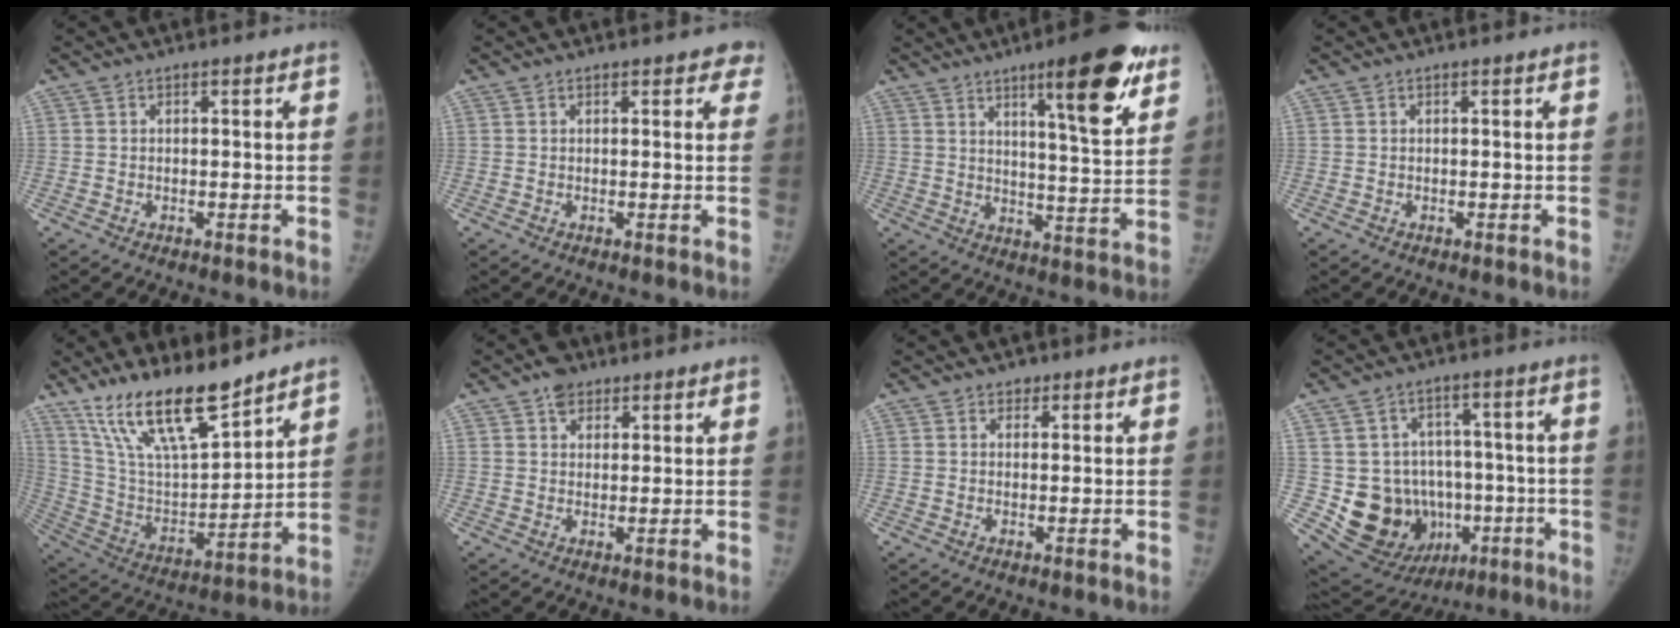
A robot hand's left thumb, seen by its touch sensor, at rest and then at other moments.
{"total": 2.6, "force": [2.0, 1.4, 0.9], "torque": [0.023, -0.003, 0.012]}
{"total": 16.2, "force": [9.5, 3.3, 12.7], "torque": [-0.151, -0.049, 0.138]}
{"total": 0.0}
{"total": 19.7, "force": [14.9, 5.7, 11.5], "torque": [-0.173, -0.077, 0.281]}
{"total": 4.5, "force": [2.9, 3.0, 1.6], "torque": [-0.003, -0.014, 0.045]}
{"total": 1.6, "force": [1.1, 1.2, 0.3], "torque": [0.012, -0.006, 0.012]}
{"total": 17.4, "force": [-2.9, 14.9, 8.5], "torque": [-0.106, 0.025, -0.013]}